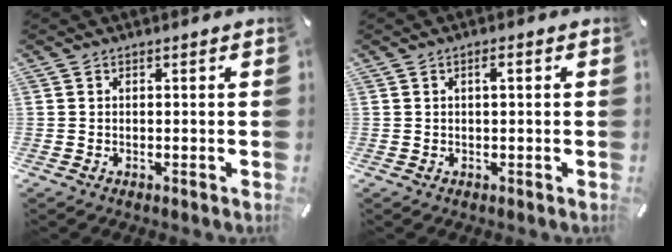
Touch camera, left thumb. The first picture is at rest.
{"total": 1.9, "force": [0.4, 0.4, 1.8], "torque": [-0.035, 0.004, 0.005]}